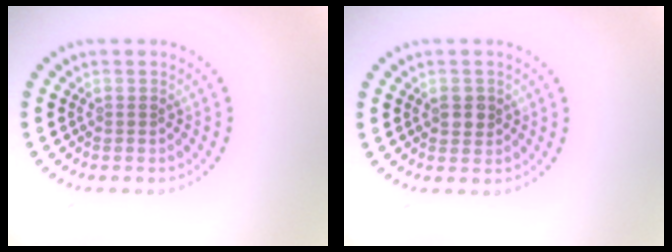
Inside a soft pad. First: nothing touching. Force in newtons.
{"total": 1.6, "press": 1.6, "slide": 0.3}